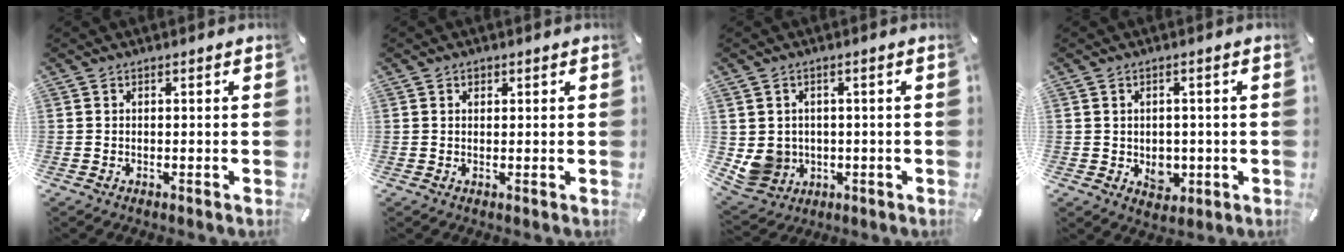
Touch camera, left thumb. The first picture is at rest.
{"total": 0.9, "force": [0.4, 0.7, 0.2], "torque": [0.004, 0.001, 0.005]}
{"total": 6.9, "force": [0.0, 6.7, 1.4], "torque": [-0.050, -0.002, 0.004]}
{"total": 5.0, "force": [-0.7, 4.2, 2.7], "torque": [-0.014, -0.004, -0.012]}